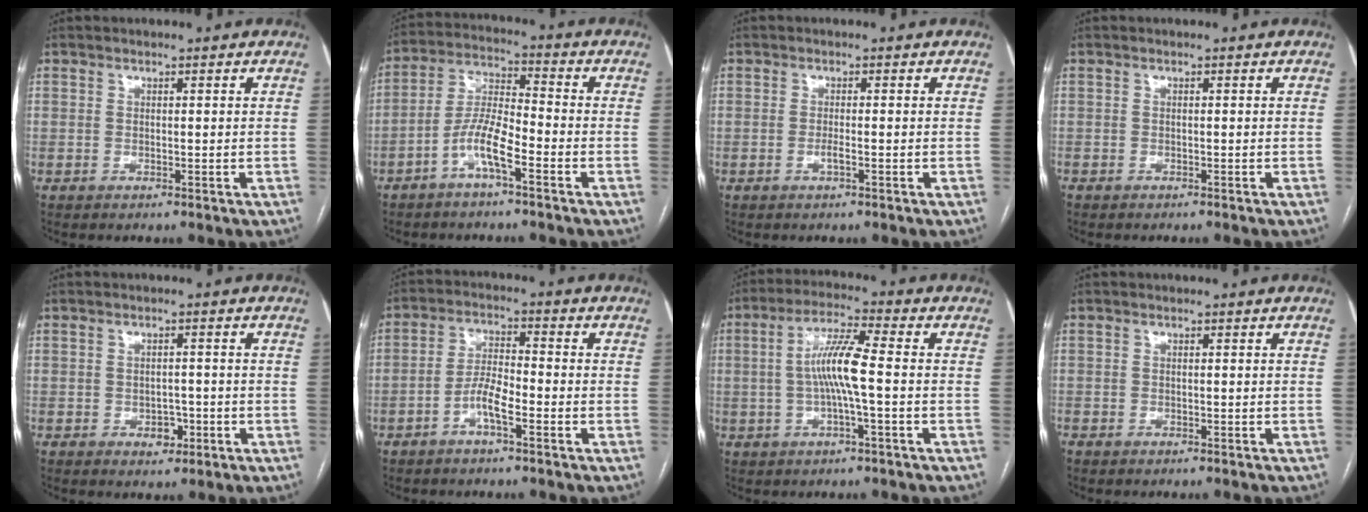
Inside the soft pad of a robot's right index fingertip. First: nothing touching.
{"total": 7.9, "force": [-4.0, 1.5, 6.6], "torque": [-0.141, 0.014, -0.078]}
{"total": 1.3, "force": [-0.6, 0.1, 1.1], "torque": [-0.023, 0.001, -0.012]}
{"total": 1.2, "force": [-1.1, 0.4, 0.1], "torque": [-0.004, 0.001, -0.019]}
{"total": 2.9, "force": [-1.3, 2.0, 1.7], "torque": [-0.016, 0.005, -0.011]}
{"total": 5.4, "force": [-2.8, 1.2, 4.5], "torque": [-0.094, 0.013, -0.052]}
{"total": 8.0, "force": [-0.7, 0.4, 8.0], "torque": [-0.157, 0.014, -0.017]}
{"total": 1.7, "force": [-1.5, 0.7, 0.3], "torque": [-0.009, 0.000, -0.024]}